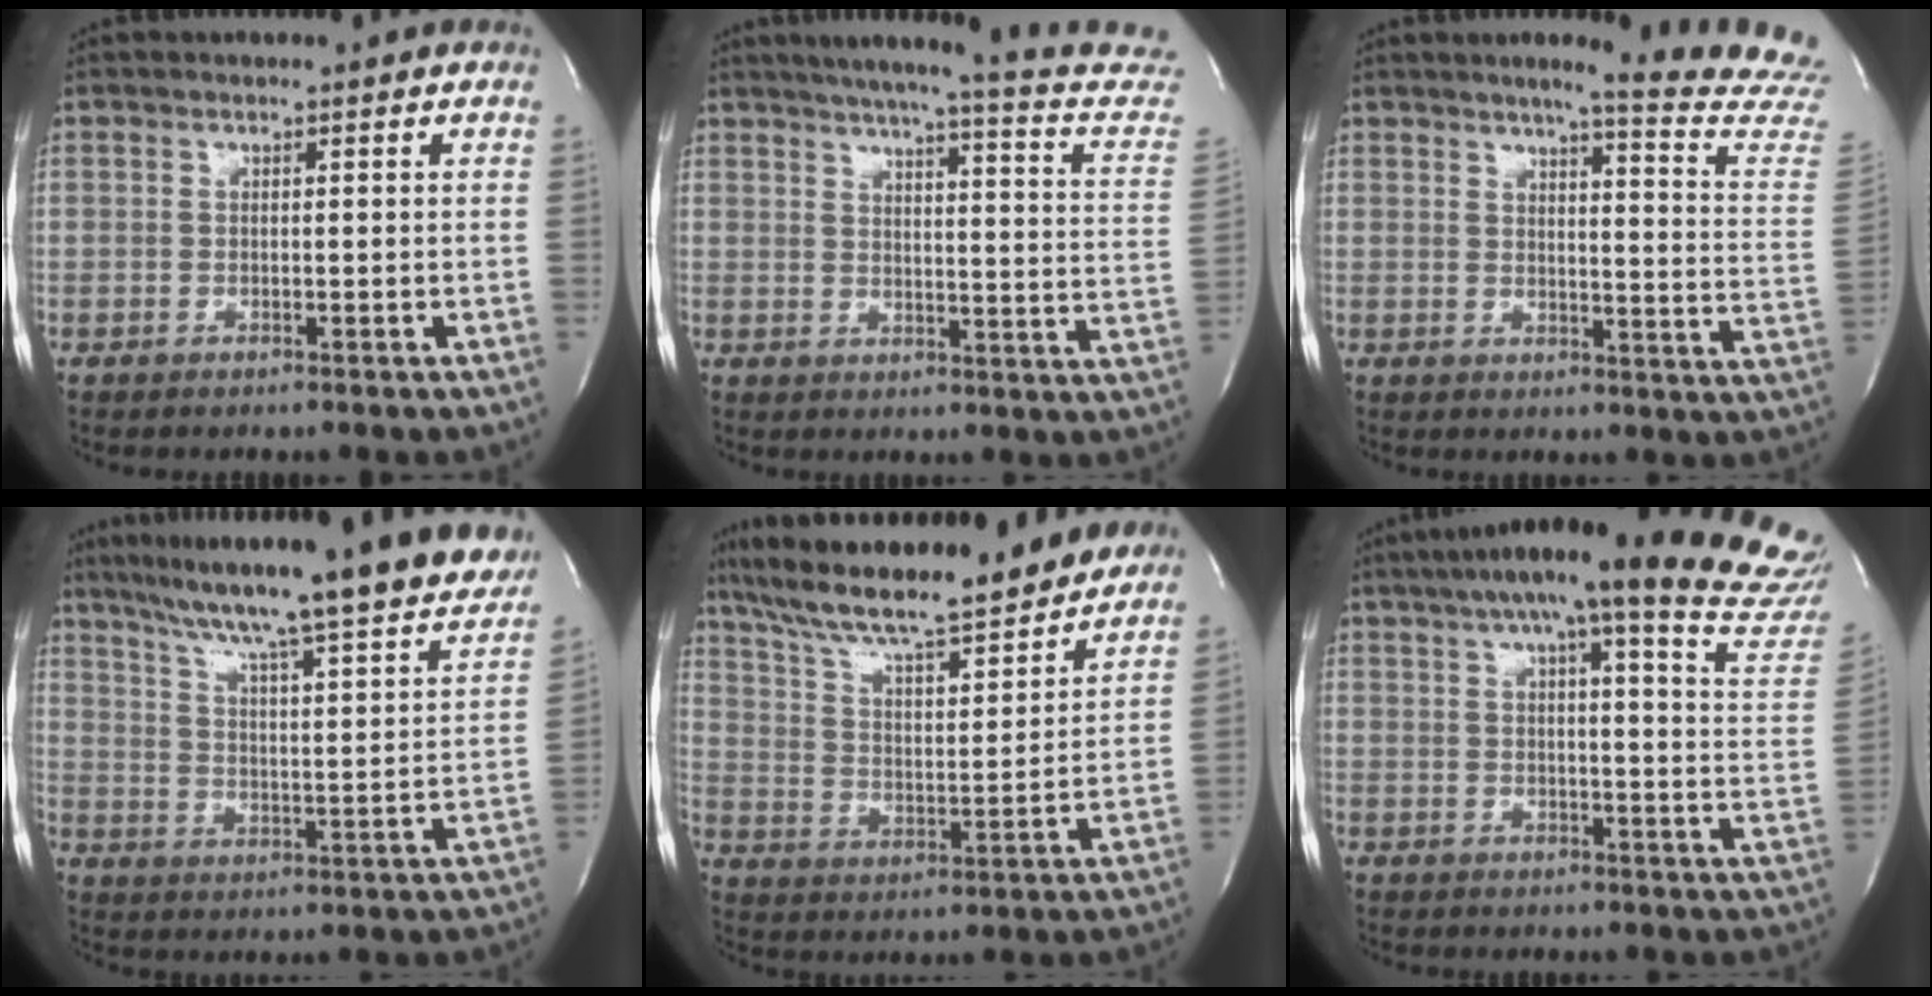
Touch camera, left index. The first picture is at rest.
{"total": 21.6, "force": [18.9, 1.0, 10.5], "torque": [-0.144, -0.048, 0.215]}
{"total": 16.6, "force": [15.2, -1.3, 6.6], "torque": [-0.083, -0.115, 0.159]}
{"total": 25.7, "force": [22.2, 1.6, 12.8], "torque": [-0.202, -0.027, 0.300]}
{"total": 22.2, "force": [19.0, 3.4, 10.9], "torque": [-0.190, 0.011, 0.290]}
{"total": 28.9, "force": [24.8, 1.7, 14.6], "torque": [-0.188, -0.062, 0.289]}